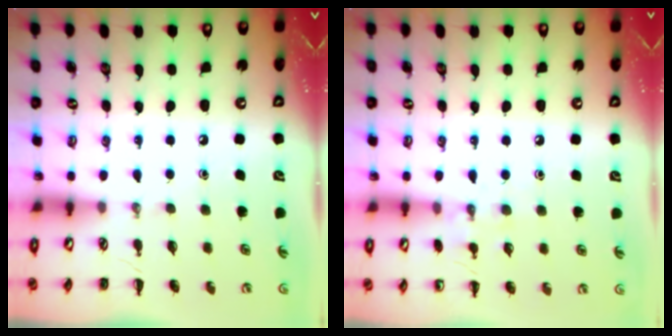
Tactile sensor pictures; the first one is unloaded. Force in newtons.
{"total": 6.9, "press": 6.7, "slide": 1.7}